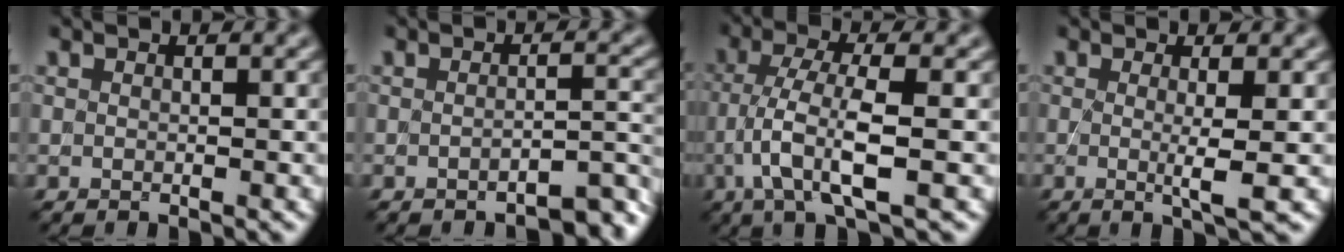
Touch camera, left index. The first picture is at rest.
{"total": 3.3, "force": [-2.8, 0.6, 1.6], "torque": [-0.019, 0.006, -0.038]}
{"total": 5.3, "force": [-1.4, 1.2, 4.9], "torque": [-0.106, 0.007, -0.031]}
{"total": 2.6, "force": [0.0, 0.4, 2.6], "torque": [-0.047, -0.009, -0.004]}